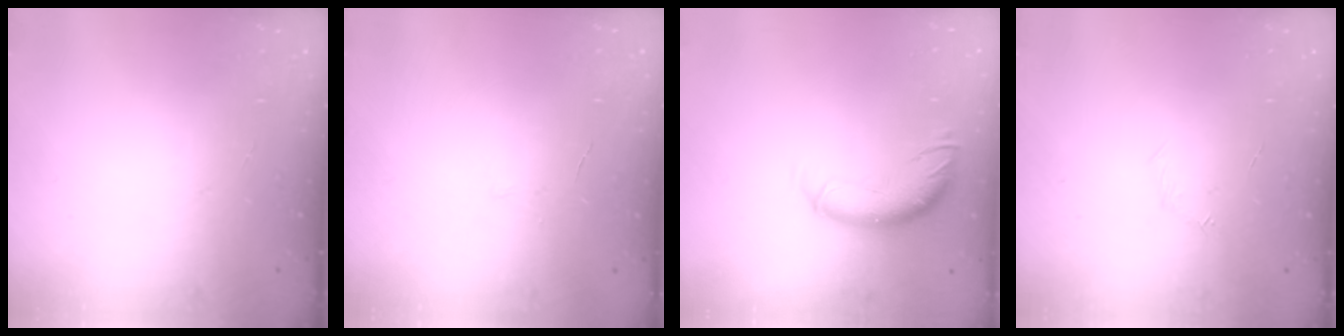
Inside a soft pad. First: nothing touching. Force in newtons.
{"total": 3.6, "press": 3.5, "slide": 0.9}
{"total": 10.7, "press": 10.6, "slide": 1.0}
{"total": 3.9, "press": 3.7, "slide": 1.0}